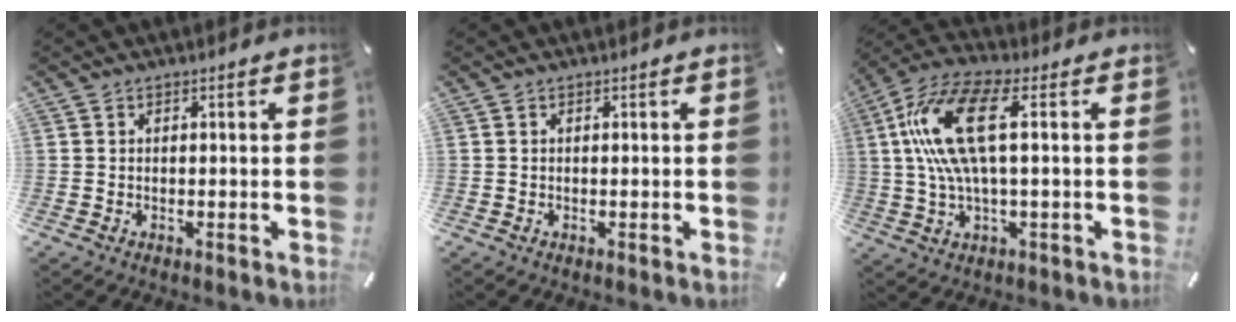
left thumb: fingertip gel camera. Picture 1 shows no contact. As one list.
[{"total": 0.0}, {"total": 15.0, "force": [2.5, 5.7, 13.6], "torque": [-0.292, -0.009, 0.037]}]